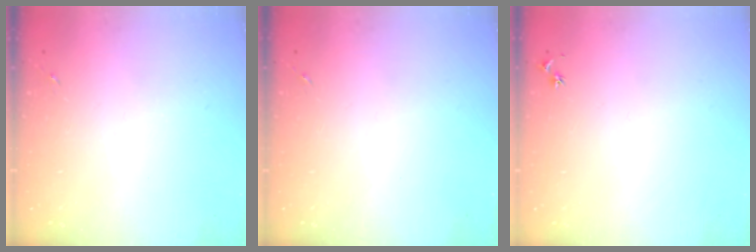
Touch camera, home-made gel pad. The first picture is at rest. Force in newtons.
{"total": 0.0}
{"total": 3.0, "press": 2.9, "slide": 0.3}